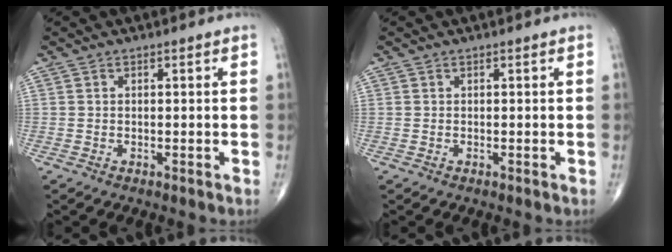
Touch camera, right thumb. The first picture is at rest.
{"total": 0.0}